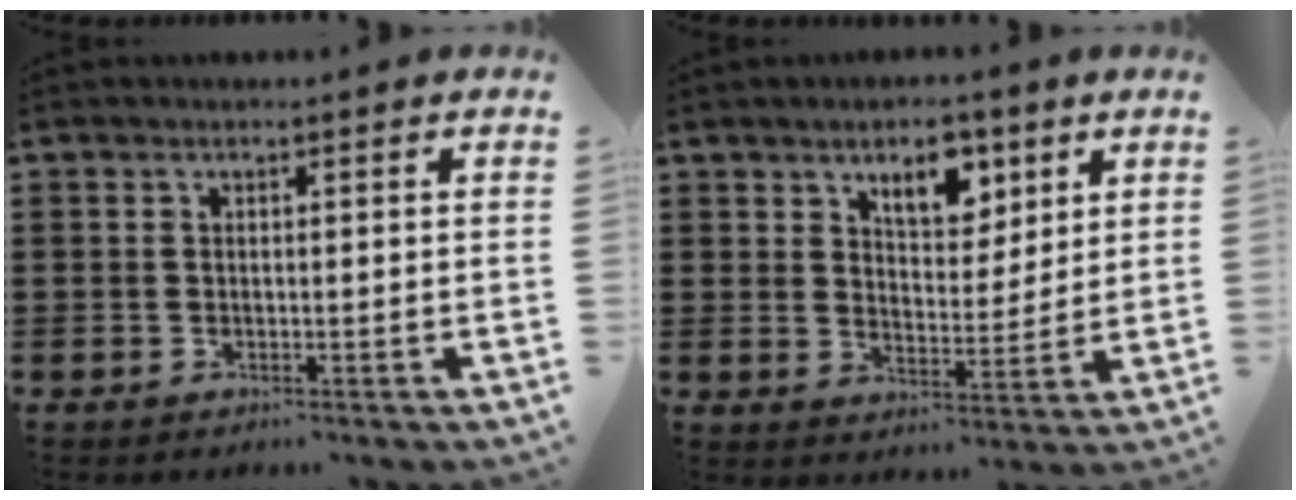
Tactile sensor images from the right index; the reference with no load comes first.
{"total": 6.7, "force": [4.5, 3.7, 3.4], "torque": [-0.052, -0.004, 0.075]}